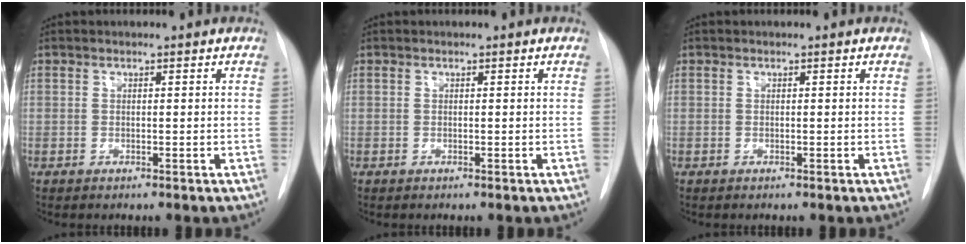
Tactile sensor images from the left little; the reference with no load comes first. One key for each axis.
{"total": 0.0}
{"total": 0.0}